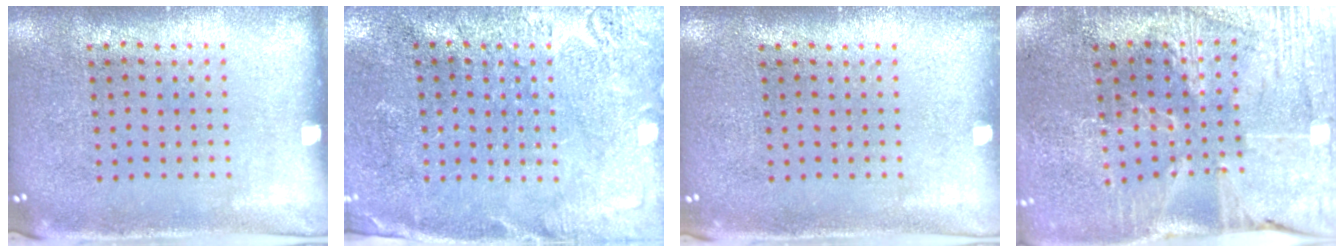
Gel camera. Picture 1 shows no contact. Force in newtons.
{"total": 2.8, "press": 2.6, "slide": 0.9}
{"total": 0.5, "press": 0.5, "slide": 0.1}
{"total": 3.4, "press": 3.3, "slide": 0.7}